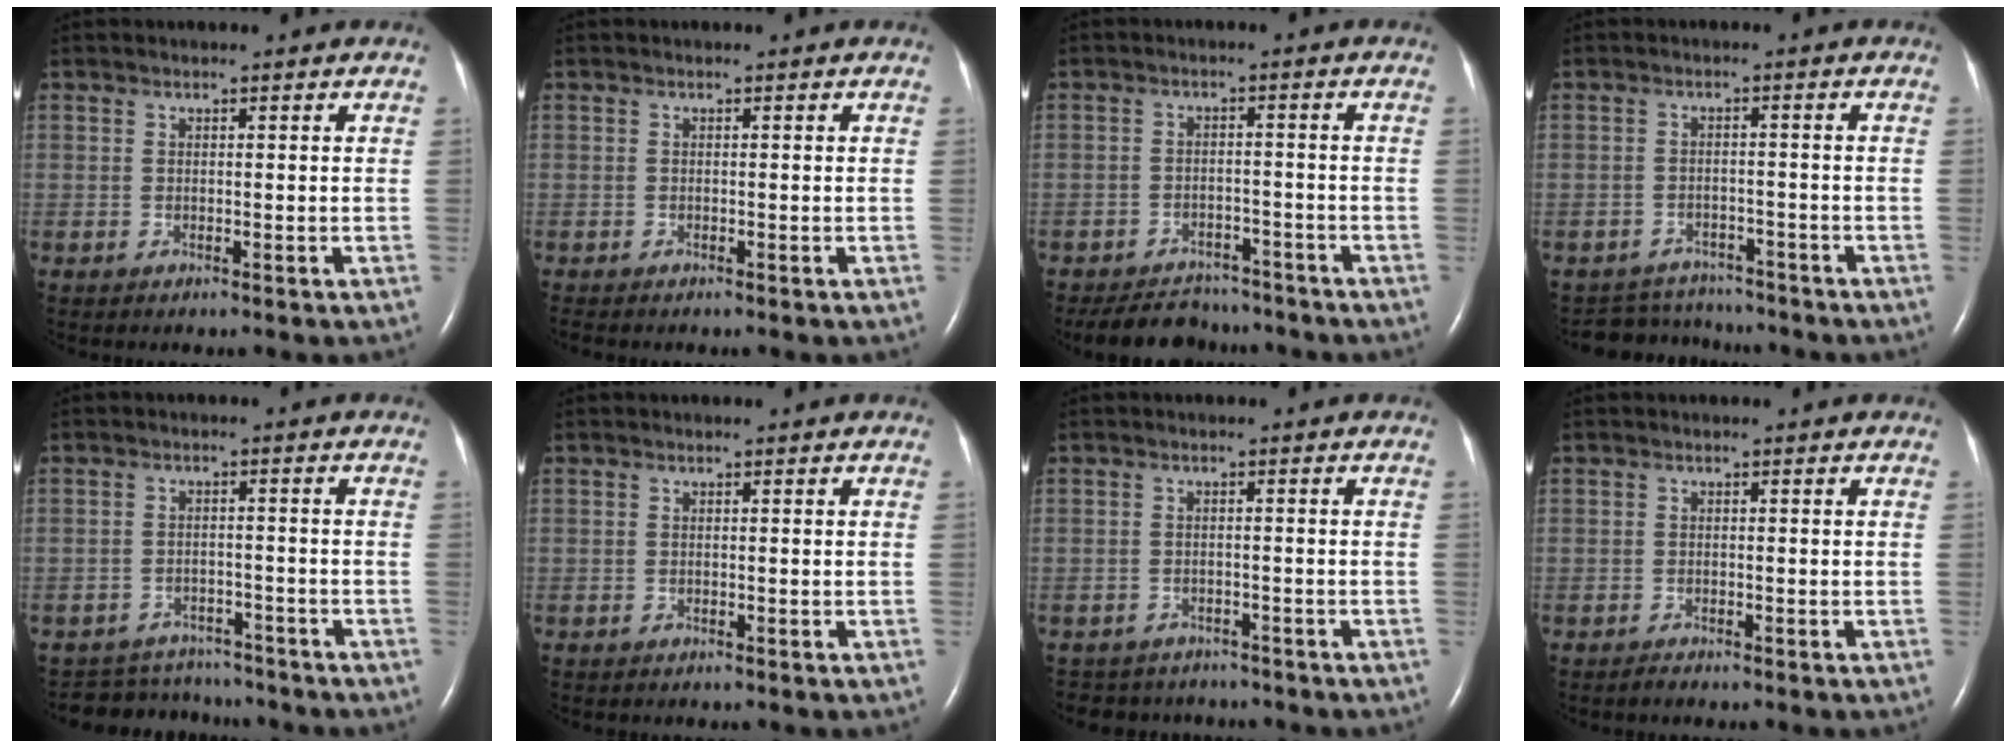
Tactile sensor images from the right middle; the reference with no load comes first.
{"total": 0.9, "force": [-0.9, 0.1, 0.3], "torque": [-0.009, -0.003, -0.012]}
{"total": 8.6, "force": [-7.8, 3.4, 1.7], "torque": [-0.026, -0.002, -0.109]}
{"total": 5.8, "force": [-5.5, 1.8, -0.7], "torque": [0.006, 0.011, -0.080]}
{"total": 7.6, "force": [-7.2, 2.4, -0.1], "torque": [-0.001, 0.013, -0.099]}
{"total": 0.0}
{"total": 6.8, "force": [-6.2, 2.7, 0.6], "torque": [-0.012, 0.006, -0.078]}
{"total": 0.6, "force": [-0.6, 0.0, 0.1], "torque": [-0.007, -0.002, -0.011]}